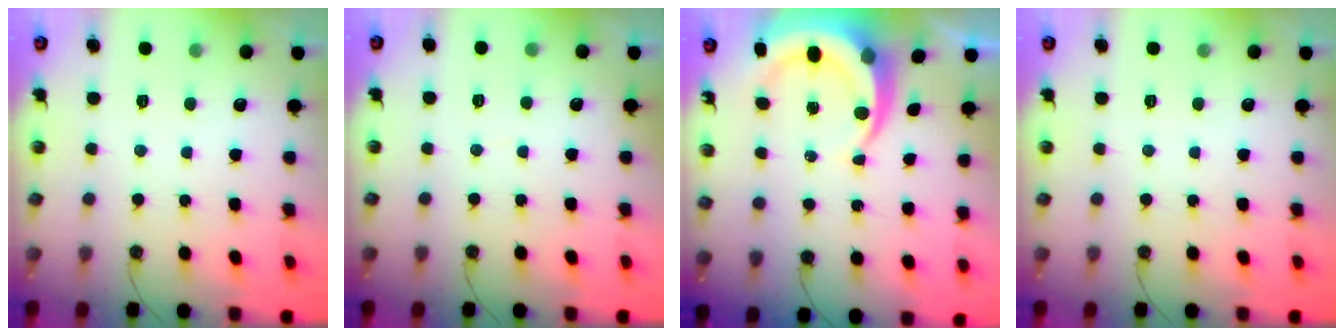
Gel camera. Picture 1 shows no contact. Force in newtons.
{"total": 1.4, "press": 1.3, "slide": 0.1}
{"total": 8.8, "press": 8.8, "slide": 1.2}
{"total": 0.0}